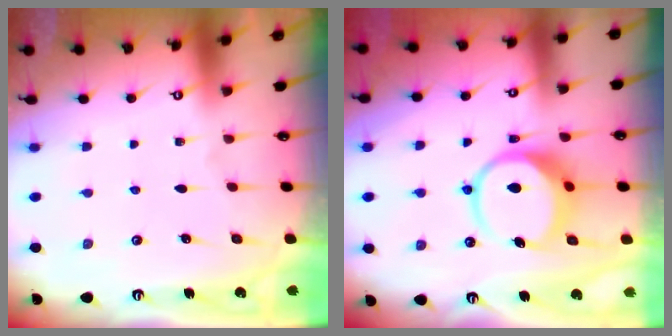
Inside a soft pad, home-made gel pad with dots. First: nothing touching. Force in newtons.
{"total": 9.6, "press": 9.5, "slide": 1.3}